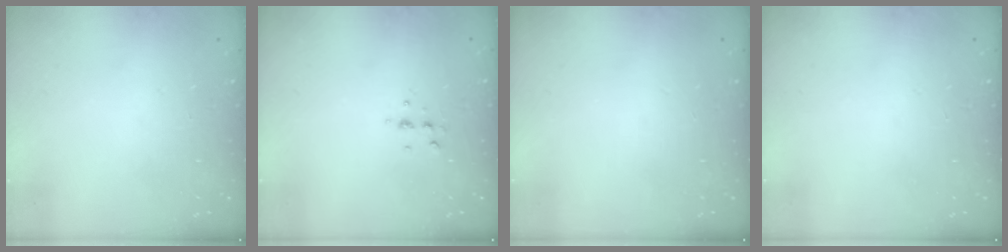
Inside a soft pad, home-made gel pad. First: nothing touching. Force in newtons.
{"total": 4.7, "press": 4.6, "slide": 1.0}
{"total": 0.0}
{"total": 0.0}